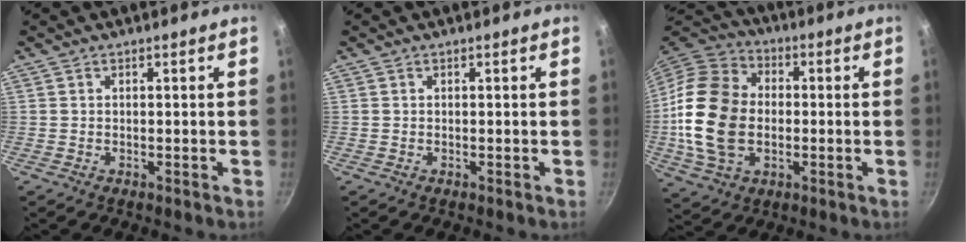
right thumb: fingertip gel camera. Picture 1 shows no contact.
{"total": 0.0}
{"total": 19.7, "force": [-1.6, 14.1, 13.8], "torque": [-0.251, 0.023, -0.032]}